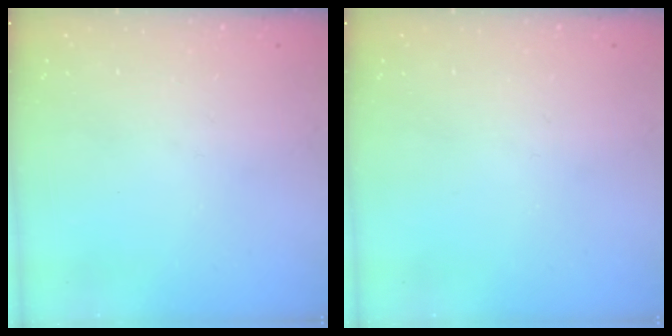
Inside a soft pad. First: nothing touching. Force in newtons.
{"total": 0.0}